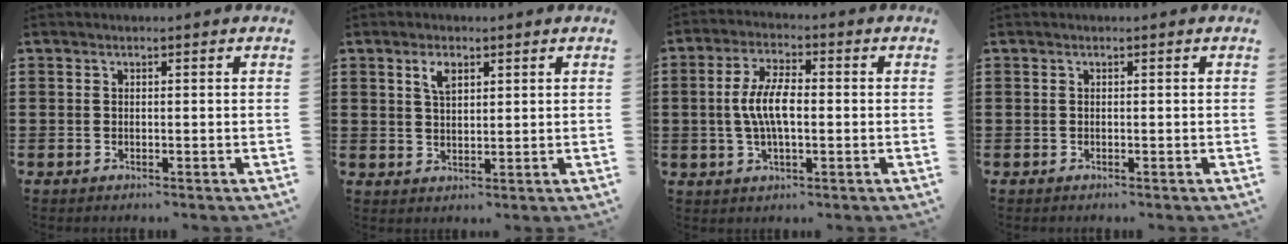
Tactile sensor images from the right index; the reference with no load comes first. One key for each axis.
{"total": 3.0, "fx": 1.7, "fy": 1.4, "fz": 2.1, "tx": -0.048, "ty": 0.006, "tz": 0.029}
{"total": 7.0, "fx": -0.3, "fy": 2.7, "fz": 6.5, "tx": -0.144, "ty": -0.002, "tz": -0.014}
{"total": 0.0}